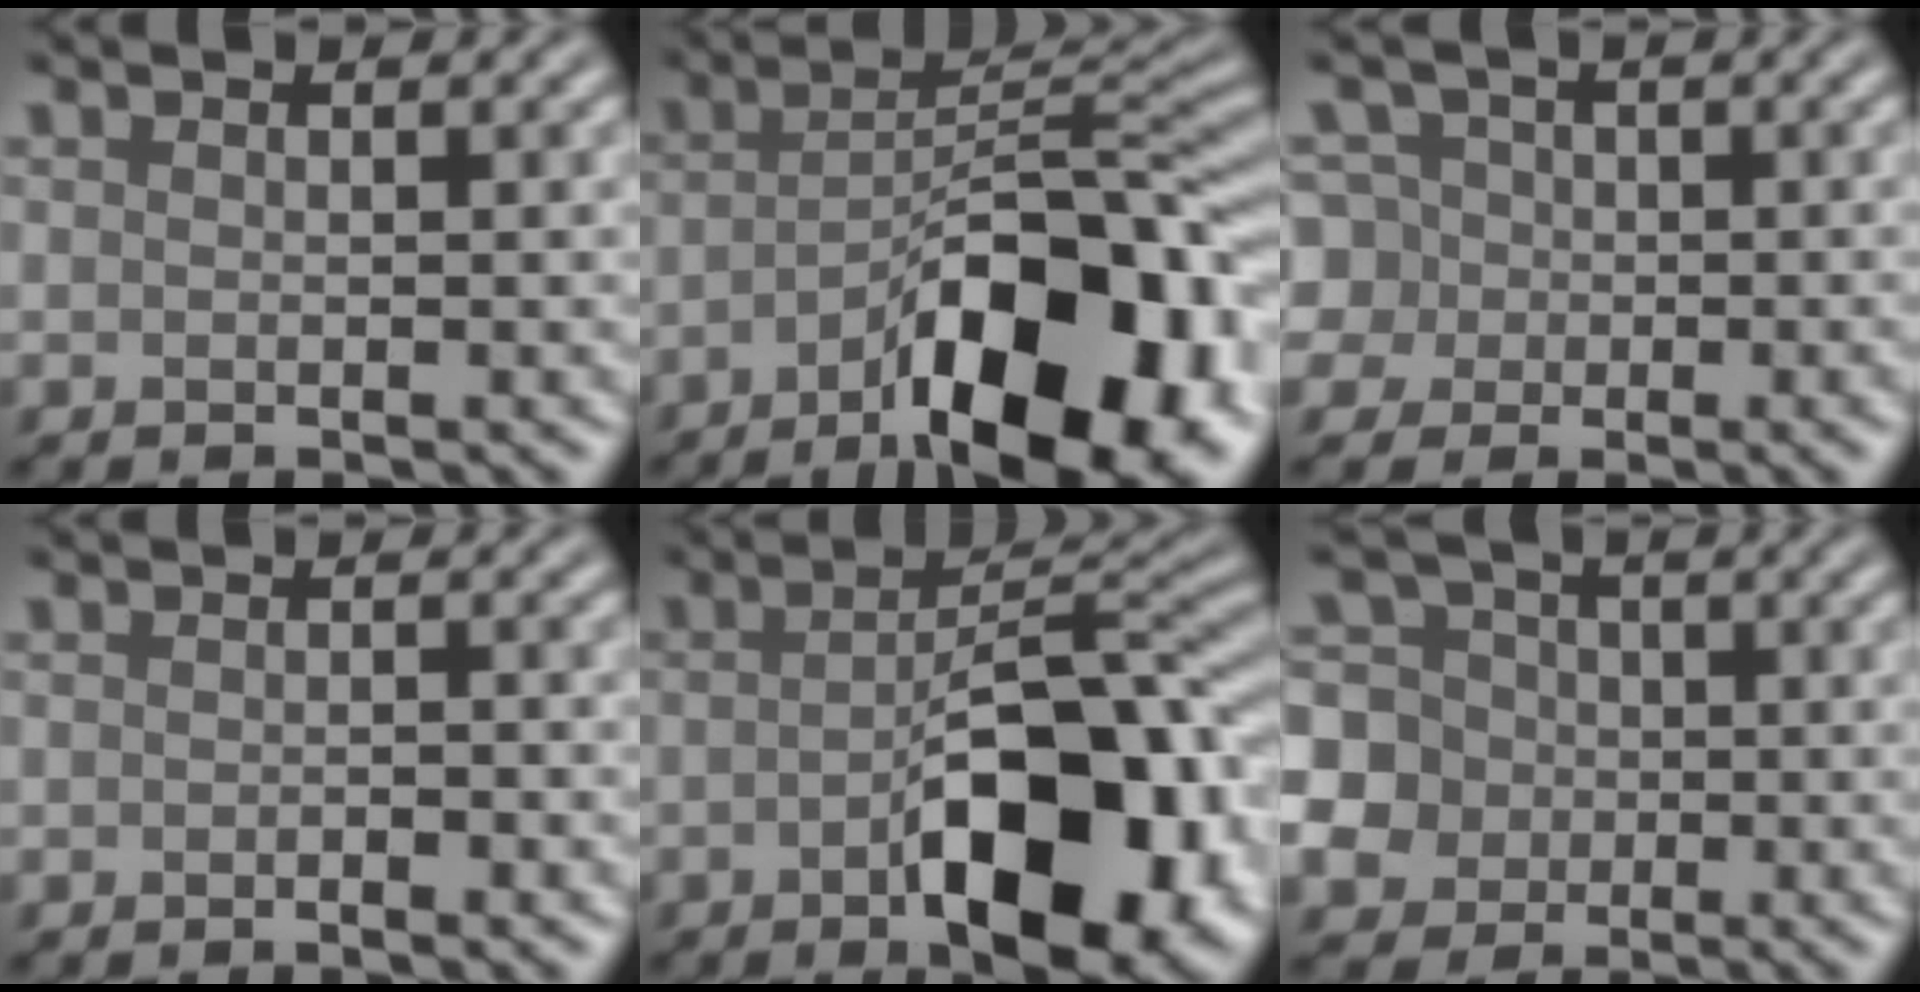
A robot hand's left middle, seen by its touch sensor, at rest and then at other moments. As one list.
[{"total": 13.7, "force": [-6.8, 4.5, 11.0], "torque": [-0.156, 0.006, -0.100]}, {"total": 6.1, "force": [-0.8, 5.8, 1.7], "torque": [-0.030, 0.029, -0.048]}, {"total": 1.0, "force": [-0.8, 0.1, 0.6], "torque": [-0.006, -0.003, -0.008]}, {"total": 12.0, "force": [-4.3, 4.9, 10.0], "torque": [-0.140, 0.001, -0.068]}, {"total": 10.8, "force": [-2.5, 10.2, 2.5], "torque": [-0.079, -0.001, -0.064]}]